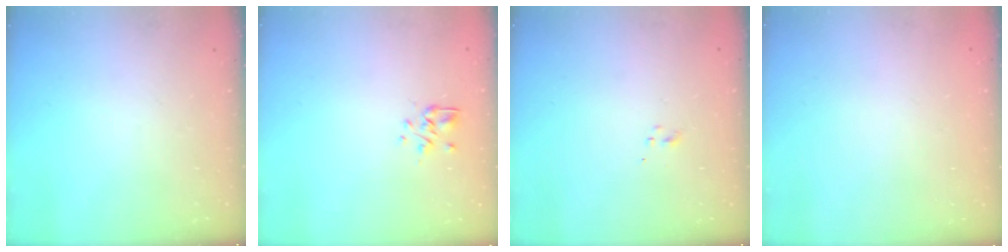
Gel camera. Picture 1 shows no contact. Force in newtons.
{"total": 2.9, "press": 2.6, "slide": 1.4}
{"total": 0.7, "press": 0.7, "slide": 0.3}
{"total": 1.8, "press": 1.8, "slide": 0.2}